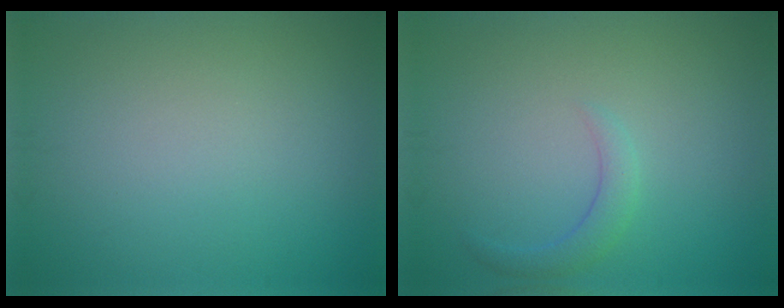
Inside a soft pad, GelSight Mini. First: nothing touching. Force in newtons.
{"total": 1.6, "press": 1.6, "slide": 0.2}